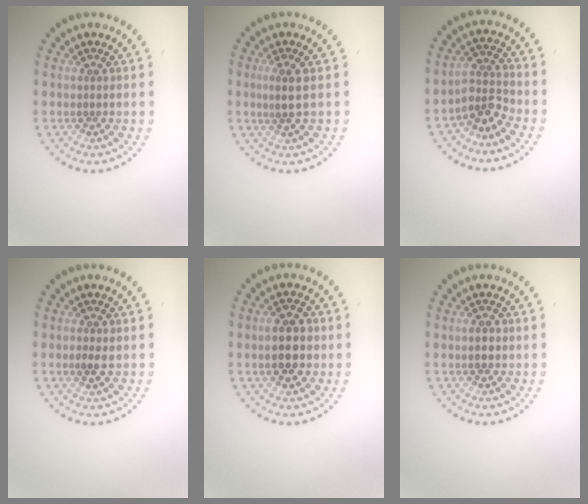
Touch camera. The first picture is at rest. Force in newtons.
{"total": 1.8, "press": 1.6, "slide": 0.9}
{"total": 2.7, "press": 1.9, "slide": 1.9}
{"total": 1.4, "press": 1.4, "slide": 0.1}
{"total": 4.5, "press": 4.5, "slide": 0.2}
{"total": 1.9, "press": 1.9, "slide": 0.2}